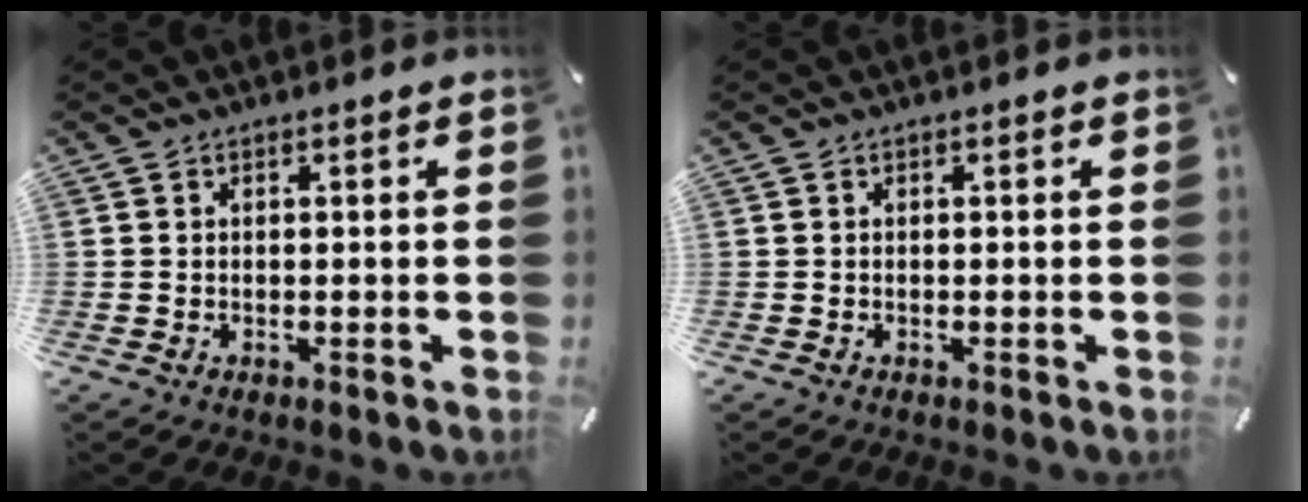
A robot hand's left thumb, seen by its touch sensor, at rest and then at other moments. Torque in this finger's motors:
{"motor_torque": [0.00, 0.00, -0.02, 0.02, 0.00]}